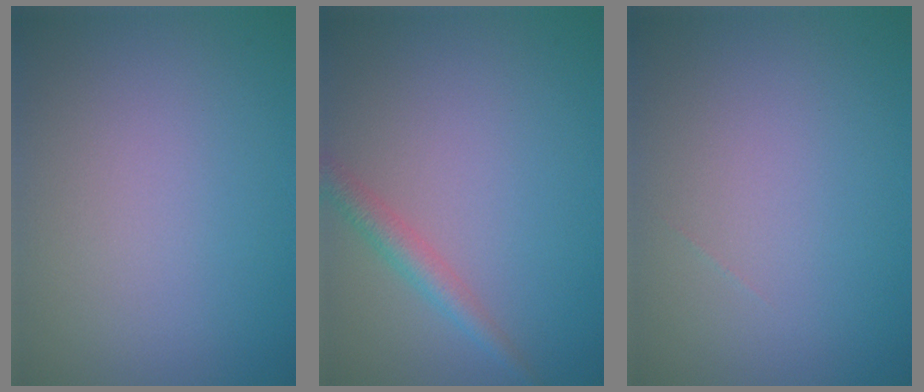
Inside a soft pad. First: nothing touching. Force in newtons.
{"total": 2.1, "press": 2.1, "slide": 0.0}
{"total": 0.0}